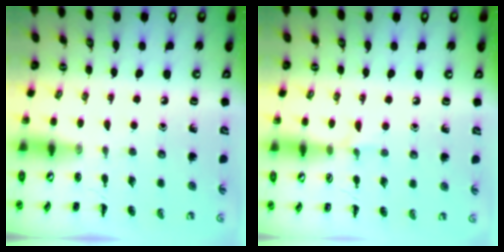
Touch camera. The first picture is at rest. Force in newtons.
{"total": 4.4, "press": 4.1, "slide": 1.6}